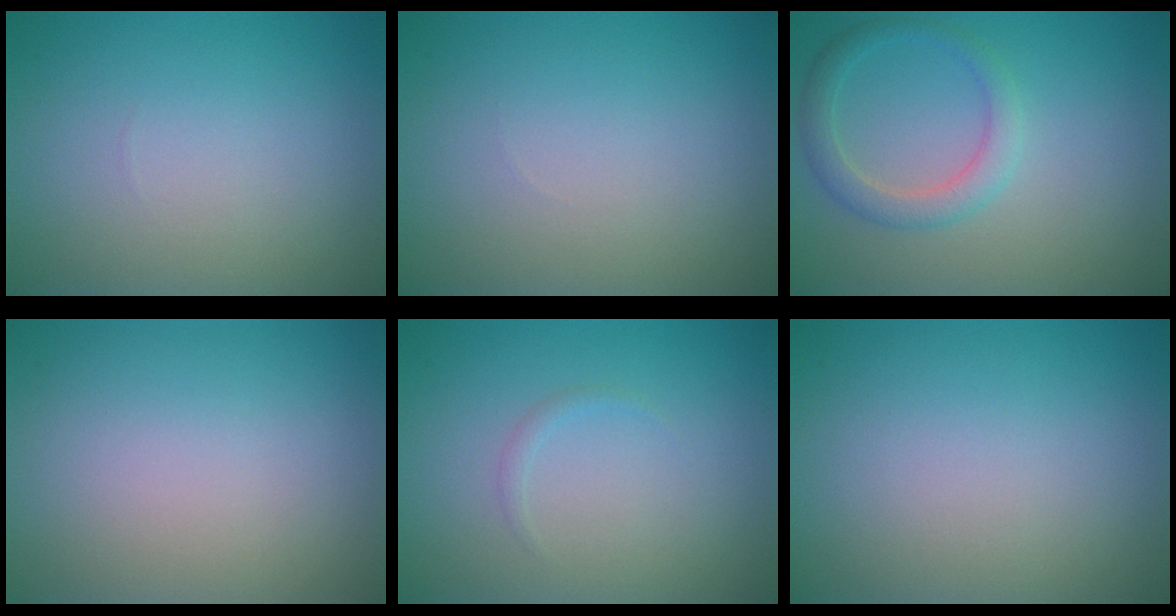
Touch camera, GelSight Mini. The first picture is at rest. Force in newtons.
{"total": 0.0}
{"total": 2.6, "press": 2.6, "slide": 0.2}
{"total": 0.0}
{"total": 0.6, "press": 0.6, "slide": 0.1}
{"total": 0.0}